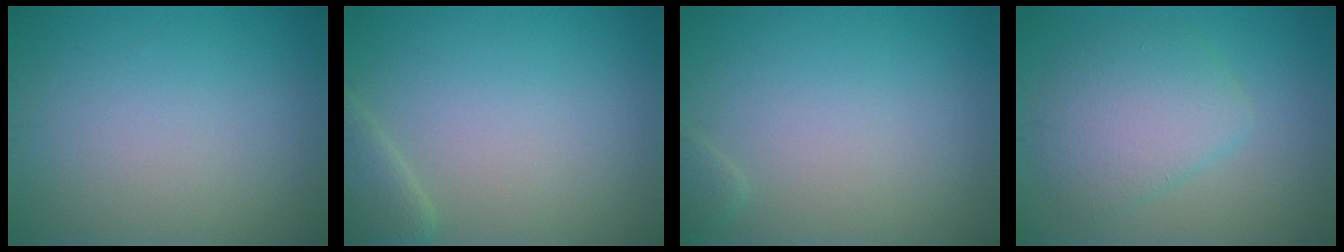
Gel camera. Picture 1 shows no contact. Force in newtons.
{"total": 2.5, "press": 2.5, "slide": 0.1}
{"total": 0.8, "press": 0.8, "slide": 0.1}
{"total": 4.4, "press": 4.4, "slide": 0.2}